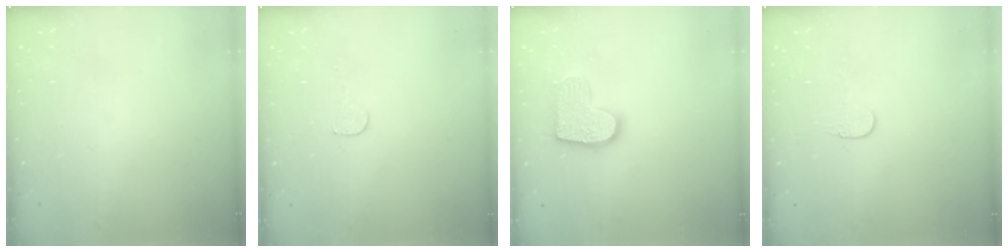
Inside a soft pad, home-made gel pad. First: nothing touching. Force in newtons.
{"total": 4.1, "press": 4.1, "slide": 0.3}
{"total": 12.1, "press": 12.0, "slide": 0.6}
{"total": 5.0, "press": 4.9, "slide": 0.4}